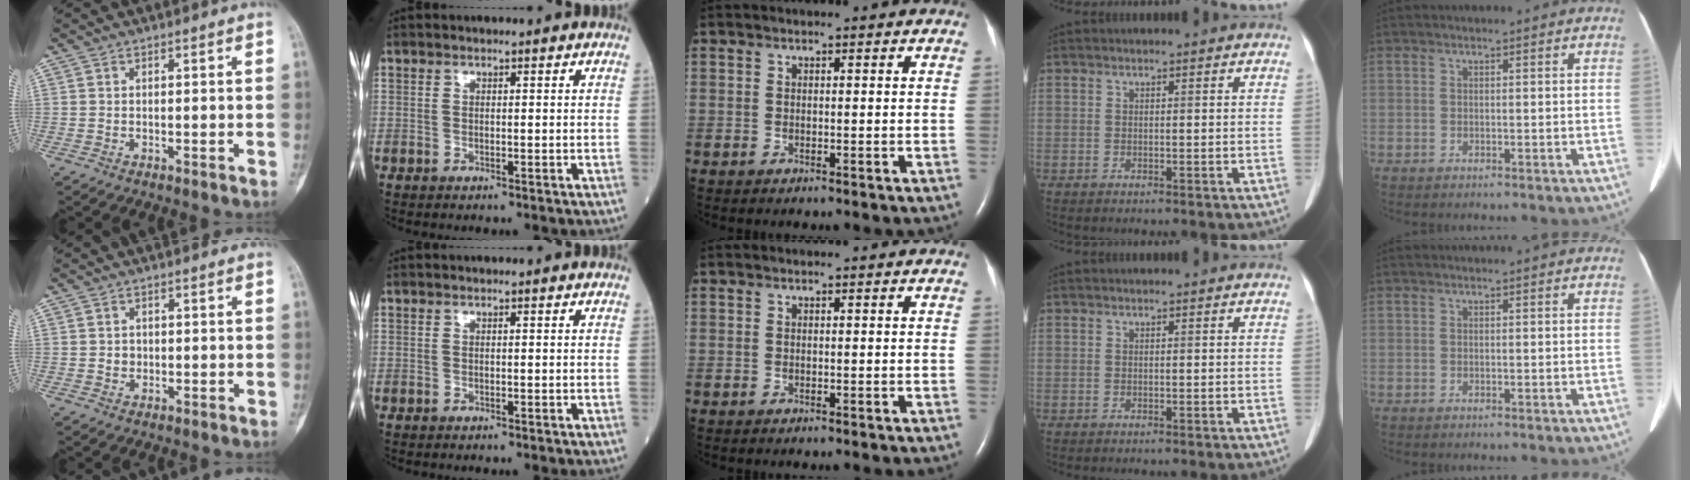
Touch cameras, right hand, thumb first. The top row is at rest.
{"thumb": {"total": 1.5, "force": [-0.1, 1.4, 0.6], "torque": [-0.004, 0.004, 0.000]}}